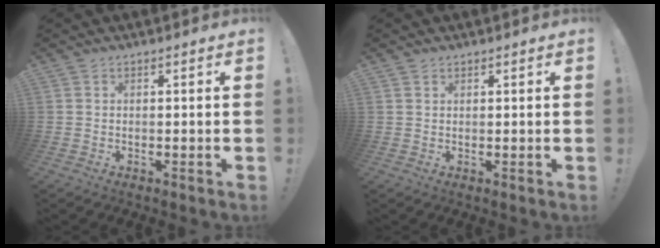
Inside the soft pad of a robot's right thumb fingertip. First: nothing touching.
{"total": 0.9, "force": [0.7, 0.5, 0.1], "torque": [0.000, -0.002, 0.014]}